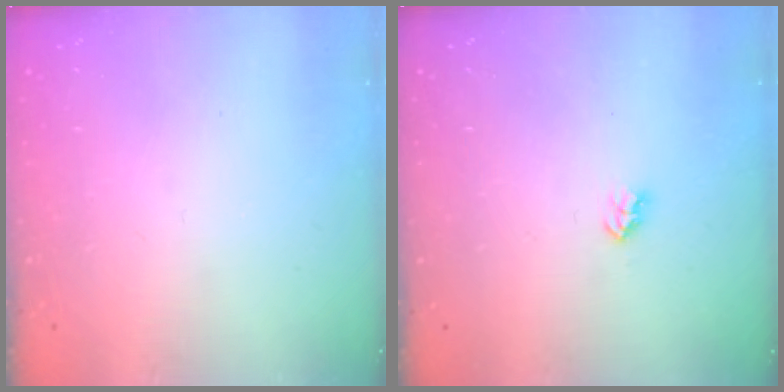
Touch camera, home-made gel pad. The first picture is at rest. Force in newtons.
{"total": 2.7, "press": 2.7, "slide": 0.4}